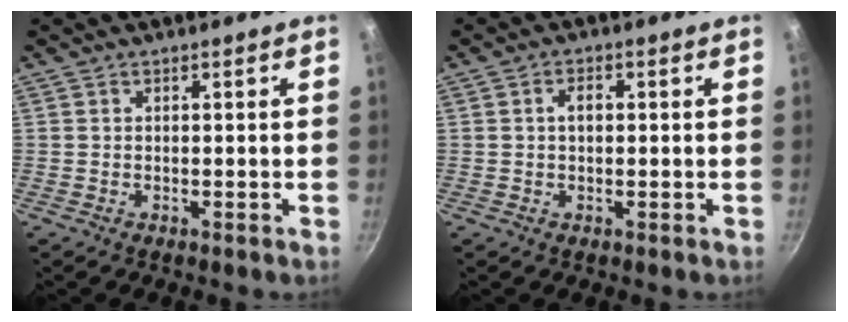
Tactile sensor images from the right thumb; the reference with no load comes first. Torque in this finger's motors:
{"motor_torque": [-0.21, 0.43, 0.50, 0.15, 0.00]}